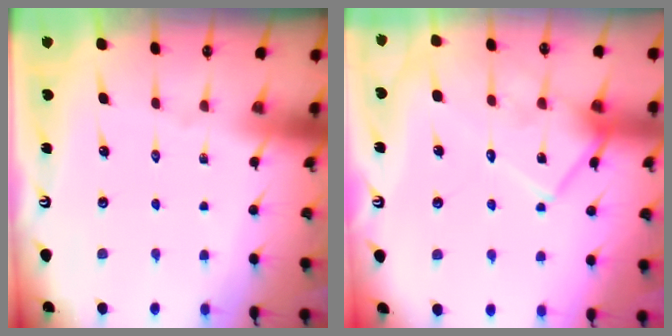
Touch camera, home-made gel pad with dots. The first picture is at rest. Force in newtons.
{"total": 14.1, "press": 14.1, "slide": 1.1}